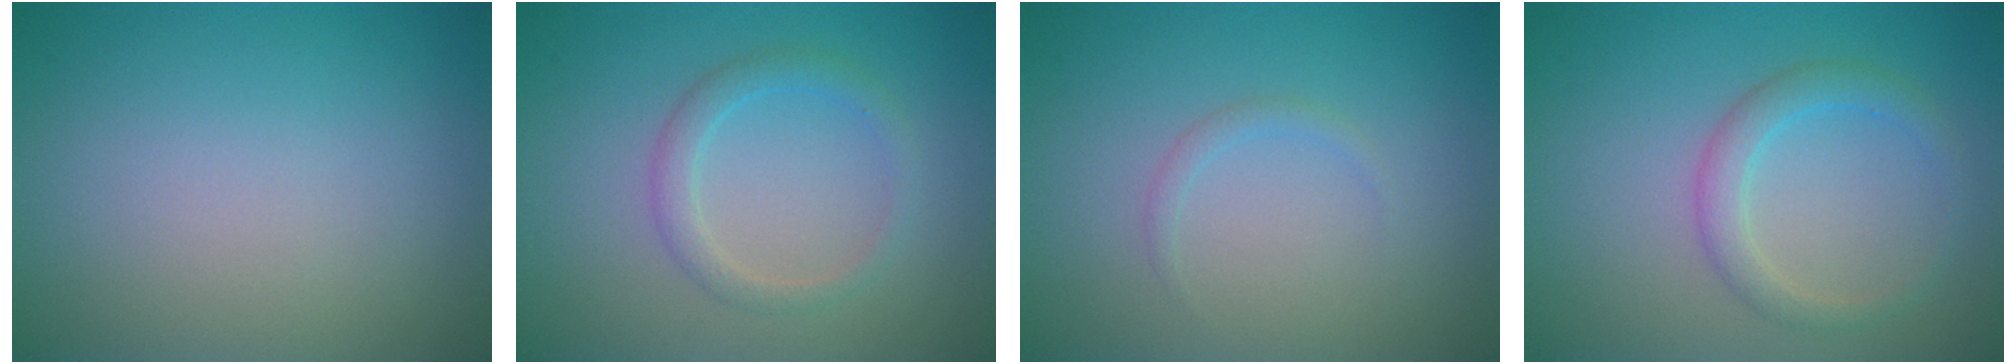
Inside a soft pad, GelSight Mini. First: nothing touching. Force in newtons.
{"total": 2.0, "press": 2.0, "slide": 0.1}
{"total": 0.8, "press": 0.8, "slide": 0.1}
{"total": 2.4, "press": 2.4, "slide": 0.1}